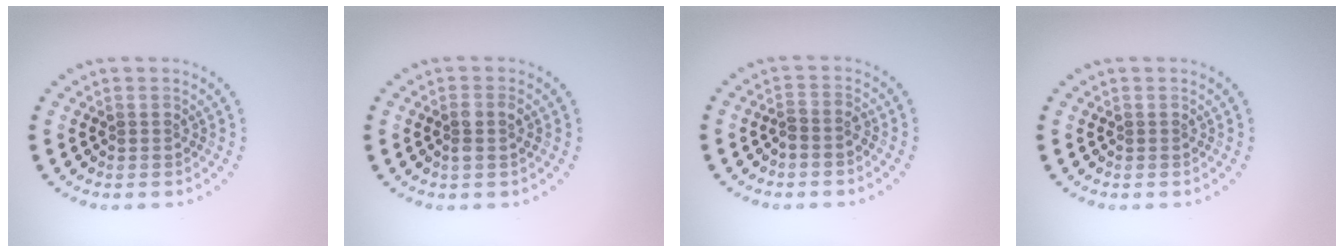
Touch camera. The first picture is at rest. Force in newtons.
{"total": 1.5, "press": 1.4, "slide": 0.5}
{"total": 1.6, "press": 1.2, "slide": 1.1}
{"total": 0.0}